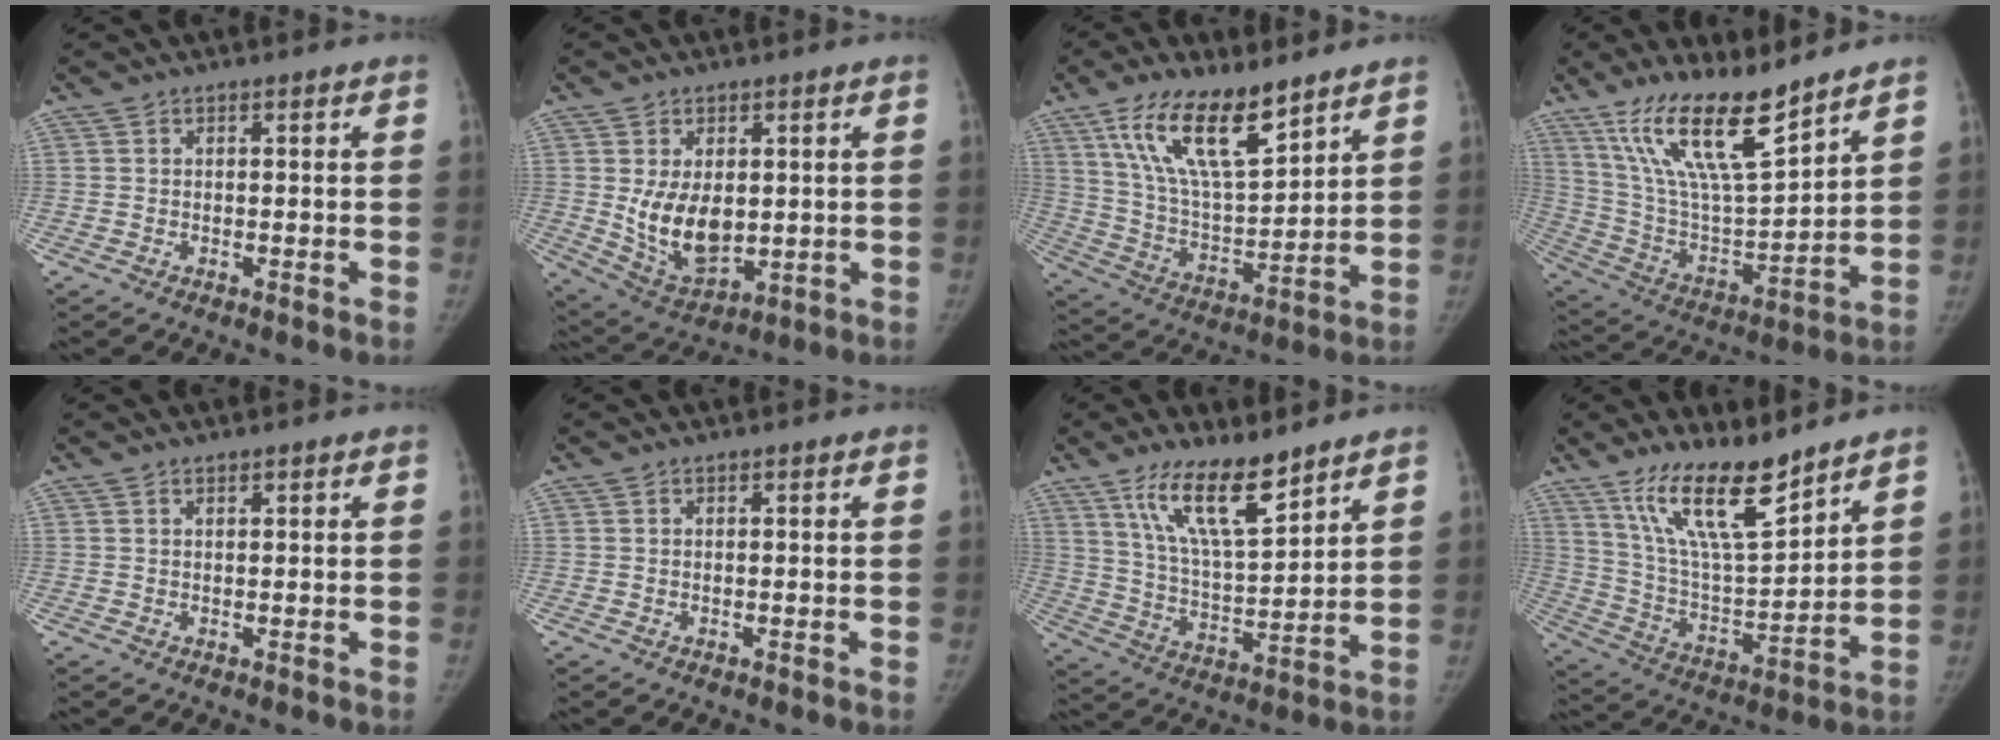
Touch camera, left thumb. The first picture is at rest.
{"total": 11.1, "force": [0.5, 6.9, 8.7], "torque": [-0.128, -0.018, 0.033]}
{"total": 17.1, "force": [10.6, 6.0, 12.0], "torque": [-0.192, -0.052, 0.209]}
{"total": 18.8, "force": [13.1, 4.4, 12.8], "torque": [-0.211, -0.068, 0.255]}
{"total": 0.8, "force": [0.6, 0.3, 0.4], "torque": [-0.005, -0.003, 0.010]}
{"total": 0.0}
{"total": 13.6, "force": [9.3, 3.7, 9.2], "torque": [-0.148, -0.062, 0.183]}
{"total": 16.5, "force": [12.0, 4.2, 10.6], "torque": [-0.164, -0.074, 0.232]}